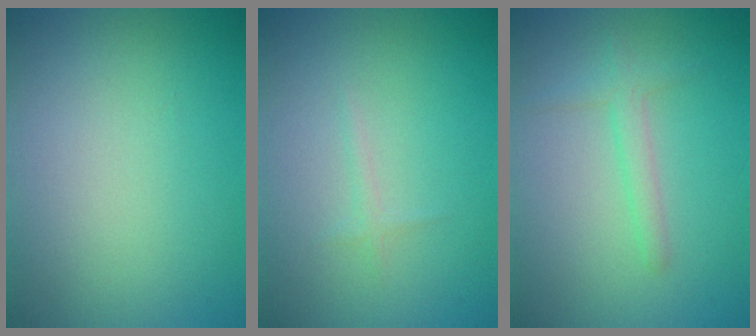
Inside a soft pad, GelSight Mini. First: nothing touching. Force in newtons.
{"total": 0.7, "press": 0.7, "slide": 0.1}
{"total": 1.8, "press": 1.8, "slide": 0.1}